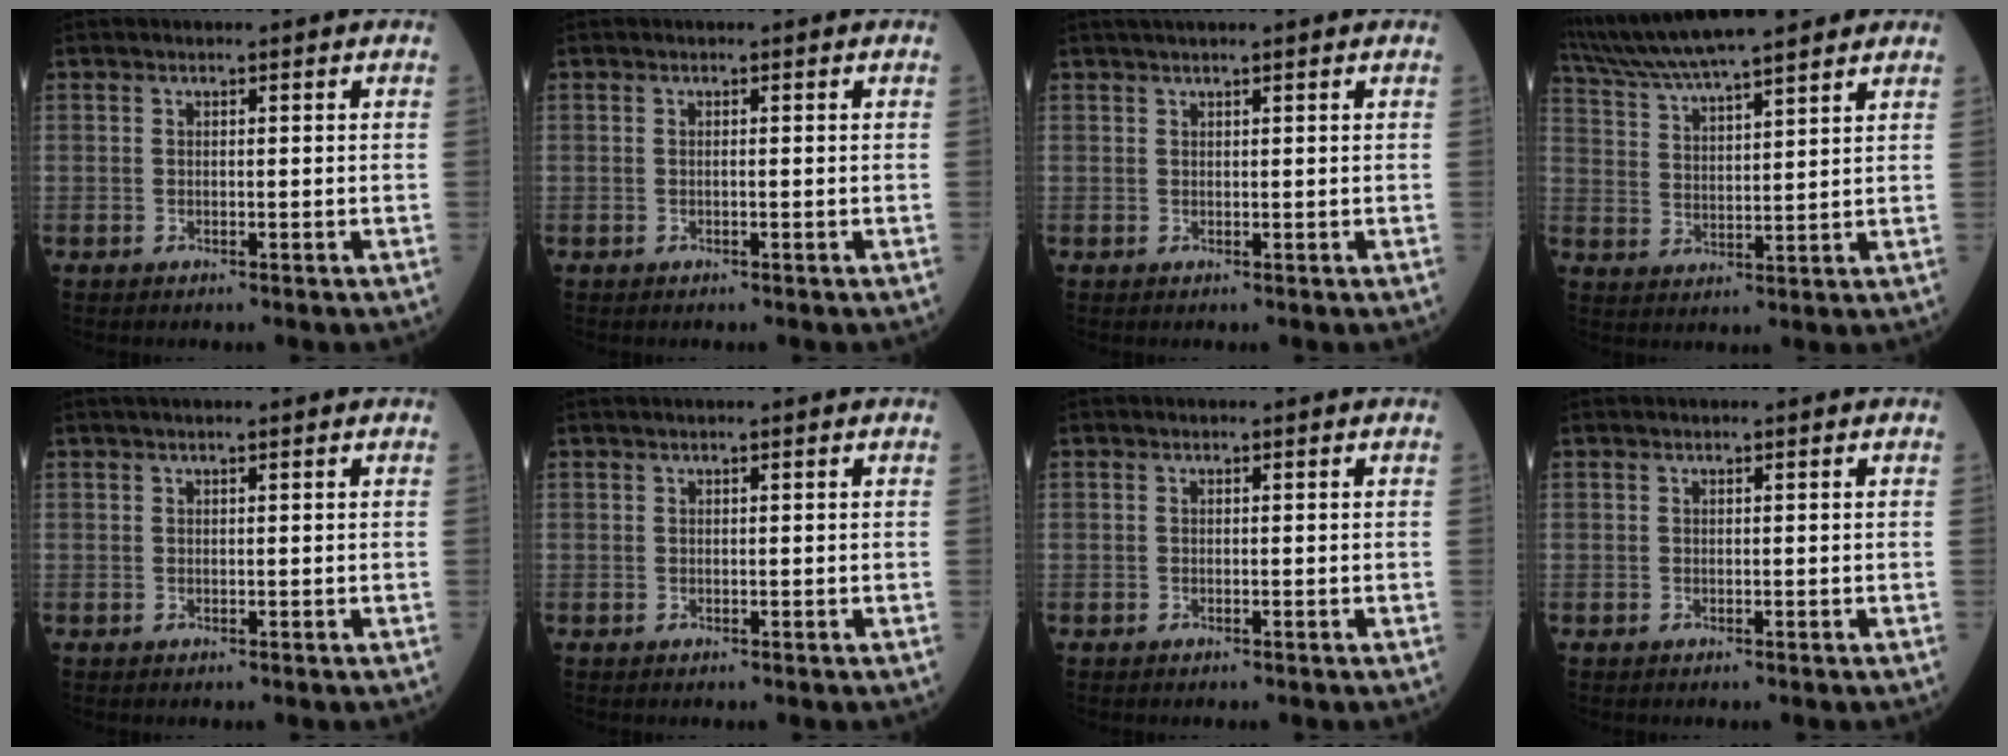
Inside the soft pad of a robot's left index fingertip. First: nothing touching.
{"total": 0.0}
{"total": 3.7, "force": [3.1, 0.0, 2.0], "torque": [-0.024, 0.033, 0.051]}
{"total": 16.3, "force": [14.1, 1.5, 8.0], "torque": [-0.144, 0.032, 0.235]}
{"total": 3.0, "force": [2.5, 0.1, 1.7], "torque": [-0.018, 0.032, 0.039]}
{"total": 0.9, "force": [0.8, 0.0, 0.5], "torque": [-0.008, 0.015, 0.016]}
{"total": 0.0}
{"total": 0.0}